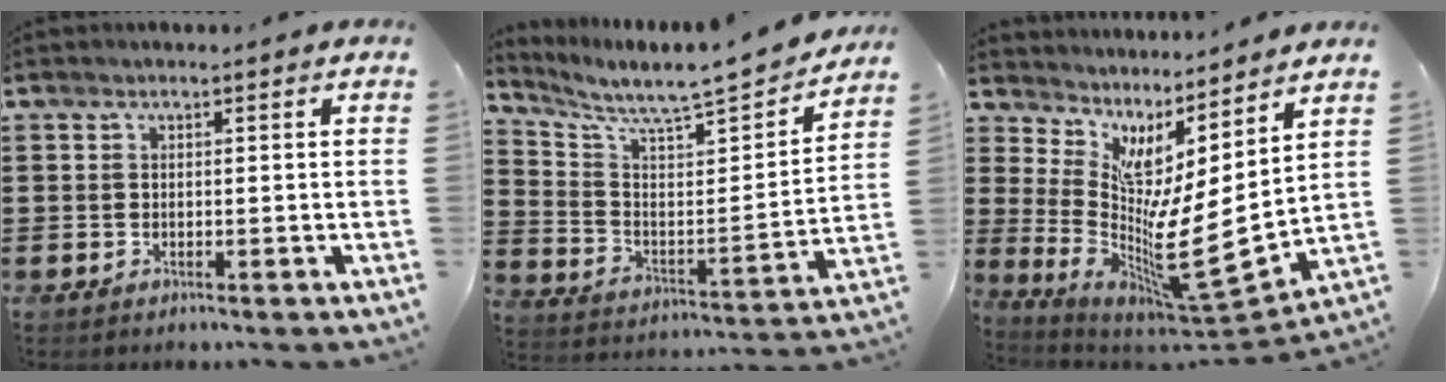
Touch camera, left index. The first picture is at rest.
{"total": 7.1, "force": [6.6, 0.5, 2.5], "torque": [-0.082, -0.055, 0.107]}
{"total": 7.8, "force": [-1.6, 0.9, 7.6], "torque": [-0.141, -0.047, -0.042]}